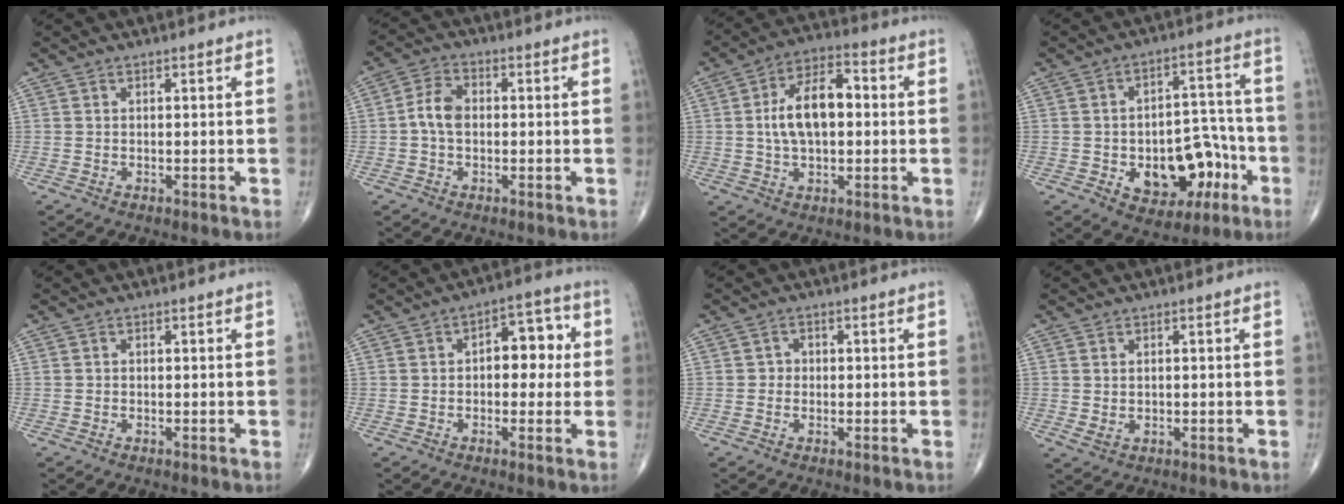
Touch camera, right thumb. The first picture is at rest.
{"total": 5.2, "force": [-0.3, 3.5, 3.8], "torque": [-0.073, 0.017, -0.012]}
{"total": 12.3, "force": [0.7, 6.8, 10.3], "torque": [-0.172, 0.023, 0.006]}
{"total": 14.7, "force": [-4.6, 9.5, 10.3], "torque": [-0.096, 0.048, -0.054]}
{"total": 0.0}
{"total": 8.5, "force": [0.8, 5.2, 6.7], "torque": [-0.053, 0.023, 0.005]}
{"total": 1.7, "force": [-0.2, 1.6, 0.6], "torque": [0.003, 0.006, -0.007]}
{"total": 2.3, "force": [0.2, 1.6, 1.7], "torque": [-0.032, -0.001, 0.010]}